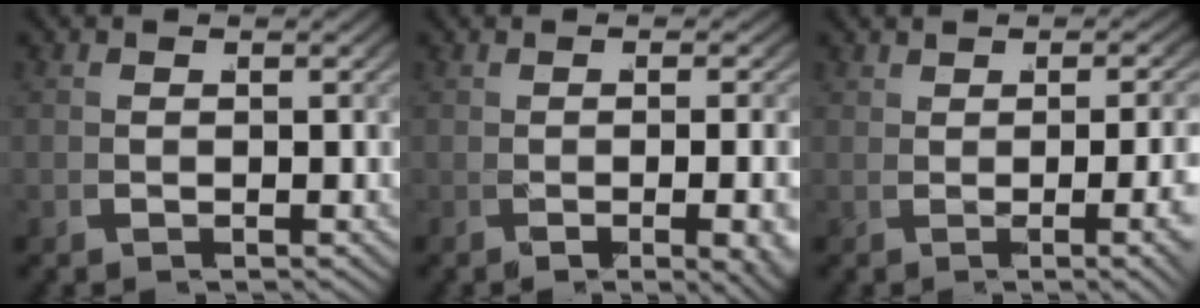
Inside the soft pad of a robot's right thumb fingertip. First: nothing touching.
{"total": 3.5, "force": [-1.2, 1.0, 3.1], "torque": [-0.056, -0.010, -0.016]}
{"total": 2.1, "force": [0.0, 0.1, 2.1], "torque": [-0.030, -0.005, 0.005]}